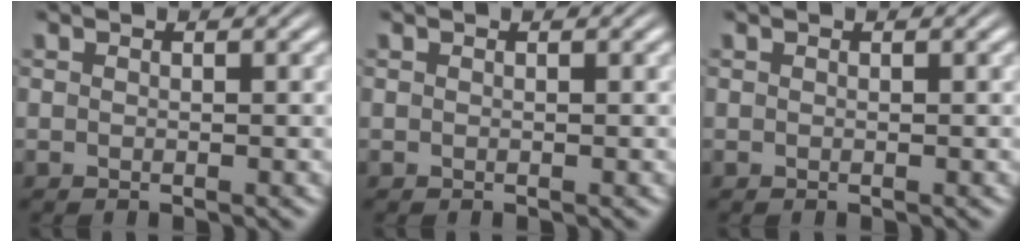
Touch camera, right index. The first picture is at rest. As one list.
[{"total": 0.0}, {"total": 0.0}]